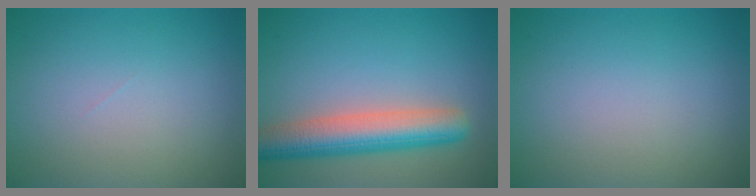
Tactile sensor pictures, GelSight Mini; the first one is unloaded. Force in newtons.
{"total": 6.6, "press": 6.6, "slide": 0.3}
{"total": 0.0}